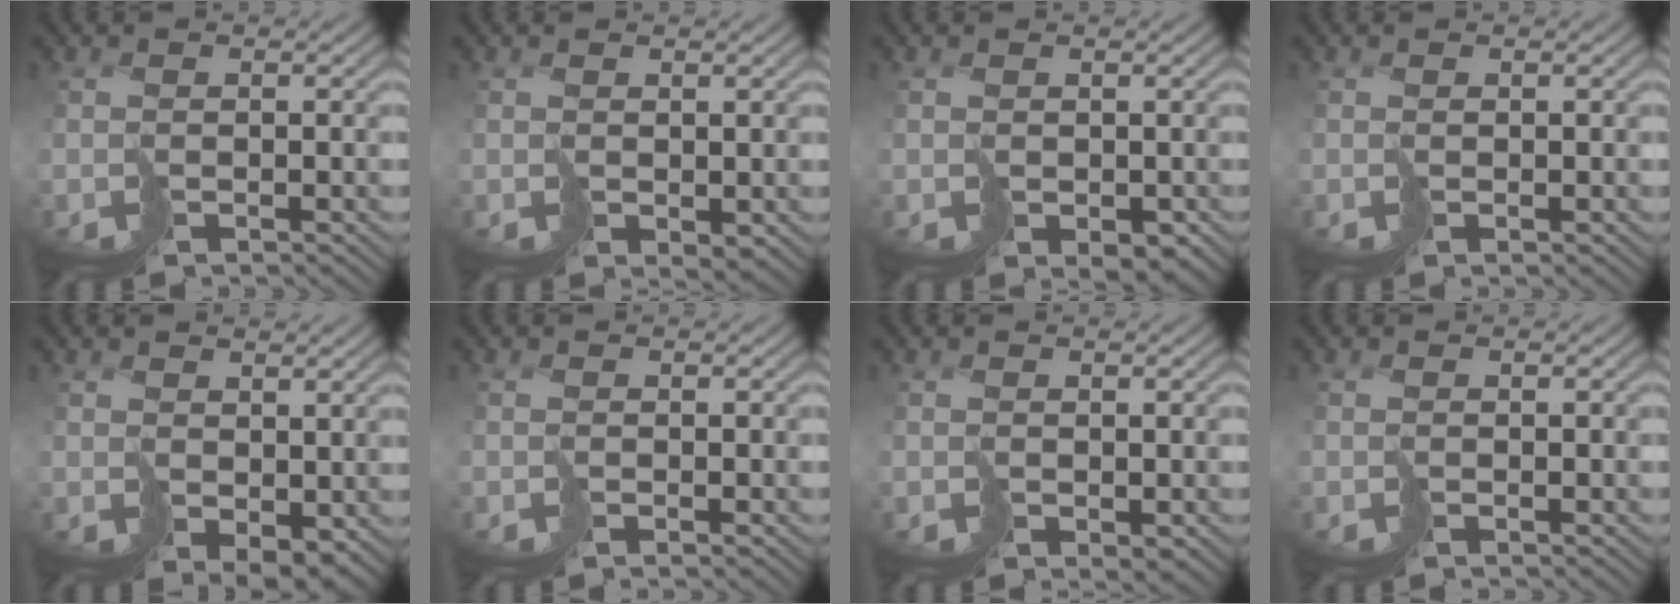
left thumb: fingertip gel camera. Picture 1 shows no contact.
{"total": 1.6, "force": [0.9, 0.9, 1.0], "torque": [-0.025, -0.004, 0.021]}
{"total": 2.2, "force": [0.0, 1.7, 1.5], "torque": [-0.030, -0.006, 0.007]}
{"total": 0.6, "force": [0.5, -0.2, -0.2], "torque": [0.003, 0.001, 0.009]}
{"total": 3.3, "force": [1.5, 2.1, 2.1], "torque": [-0.051, -0.013, 0.036]}
{"total": 0.0}
{"total": 1.4, "force": [0.5, 0.9, 0.9], "torque": [-0.021, -0.002, 0.013]}
{"total": 0.0}